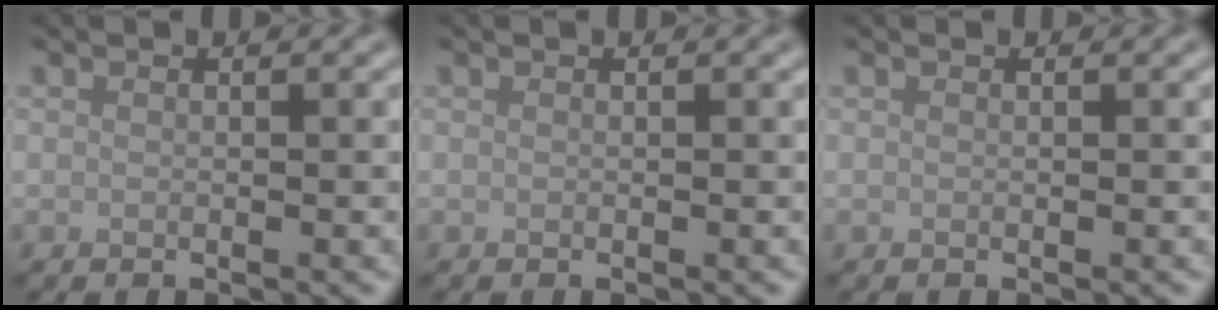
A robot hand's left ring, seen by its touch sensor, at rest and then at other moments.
{"total": 0.0}
{"total": 0.0}